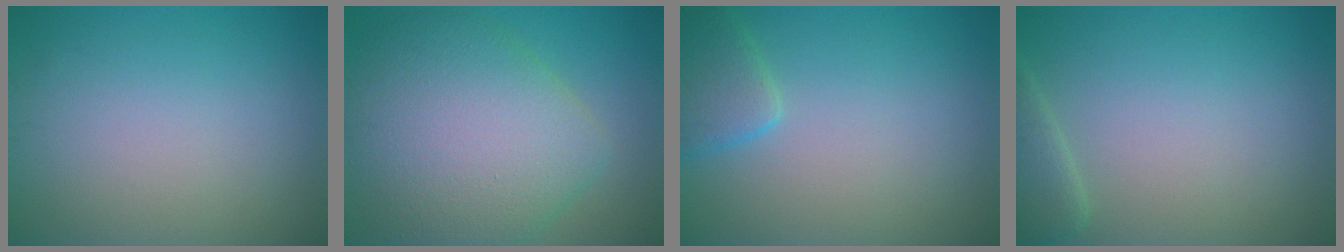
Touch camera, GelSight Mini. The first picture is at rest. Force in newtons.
{"total": 10.1, "press": 10.1, "slide": 0.8}
{"total": 2.9, "press": 2.9, "slide": 0.1}
{"total": 2.2, "press": 2.2, "slide": 0.3}